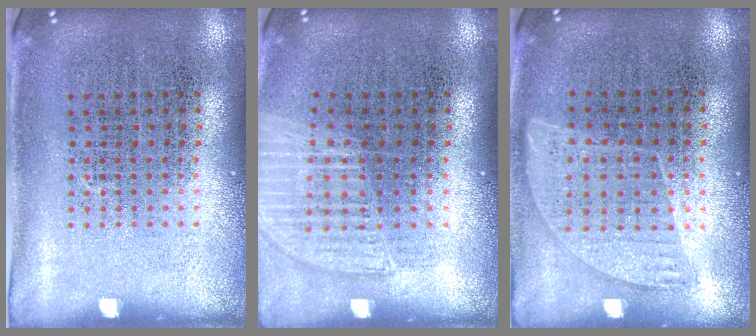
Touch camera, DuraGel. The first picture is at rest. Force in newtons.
{"total": 1.1, "press": 1.0, "slide": 0.3}
{"total": 0.9, "press": 0.7, "slide": 0.5}